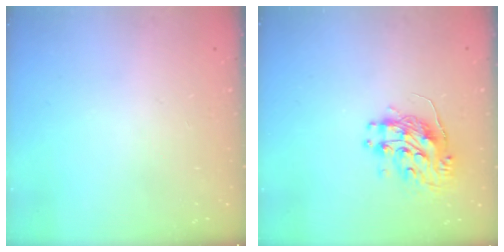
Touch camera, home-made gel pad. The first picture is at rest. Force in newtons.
{"total": 10.7, "press": 10.6, "slide": 1.2}